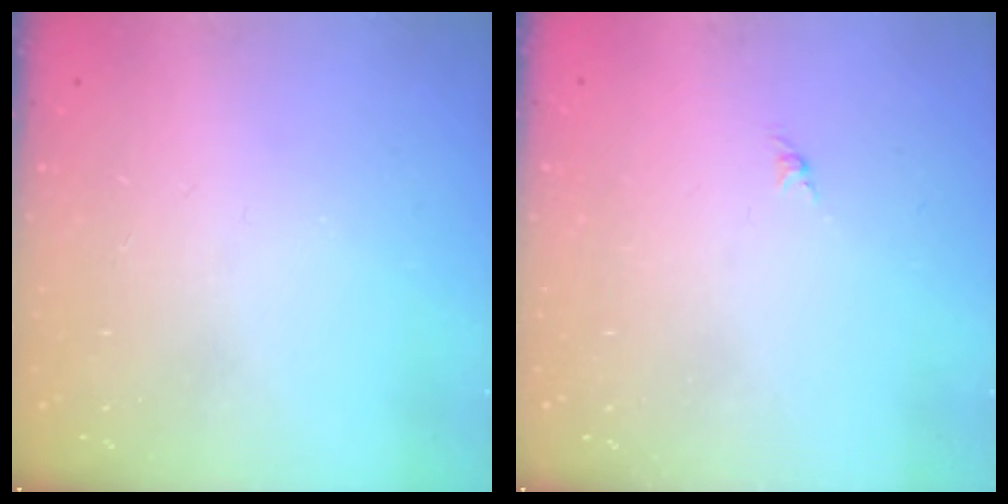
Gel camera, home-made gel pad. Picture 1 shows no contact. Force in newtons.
{"total": 0.0}